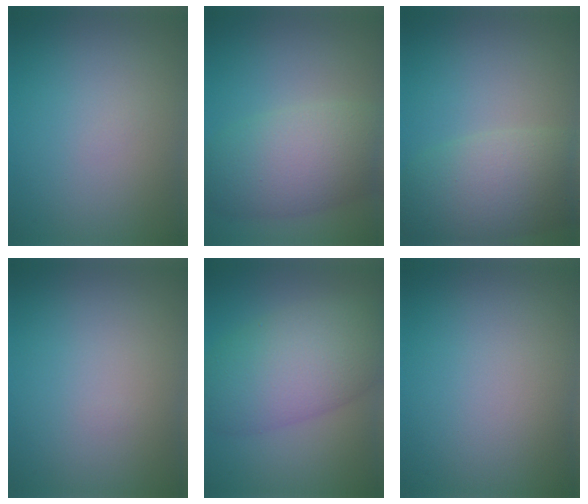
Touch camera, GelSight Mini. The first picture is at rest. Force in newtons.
{"total": 7.0, "press": 7.0, "slide": 0.1}
{"total": 7.1, "press": 7.0, "slide": 0.4}
{"total": 0.0}
{"total": 8.4, "press": 8.4, "slide": 0.3}
{"total": 0.0}